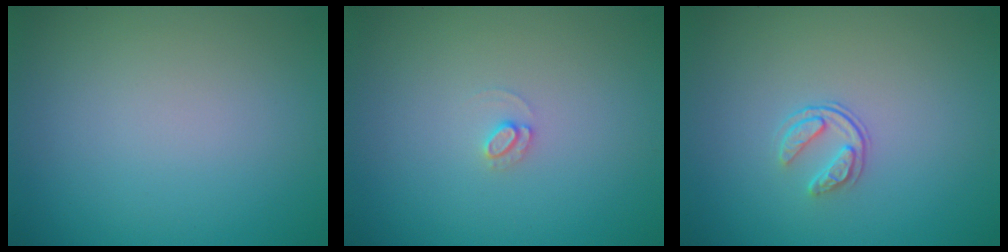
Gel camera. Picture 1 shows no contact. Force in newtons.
{"total": 0.9, "press": 0.9, "slide": 0.1}
{"total": 1.7, "press": 1.1, "slide": 1.3}